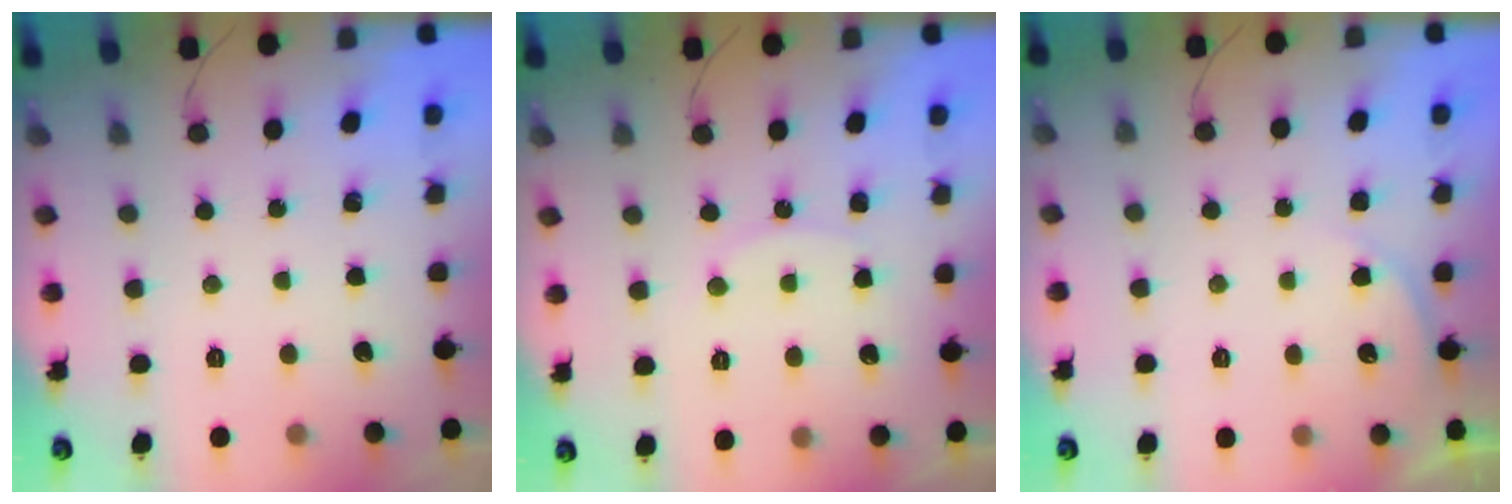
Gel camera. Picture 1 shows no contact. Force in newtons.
{"total": 6.6, "press": 6.6, "slide": 0.1}
{"total": 3.9, "press": 3.8, "slide": 0.5}